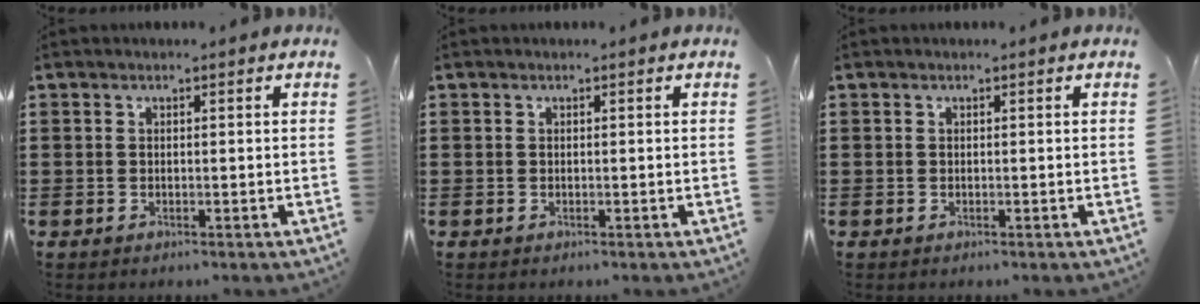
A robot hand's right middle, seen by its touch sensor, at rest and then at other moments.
{"total": 0.0}
{"total": 0.0}